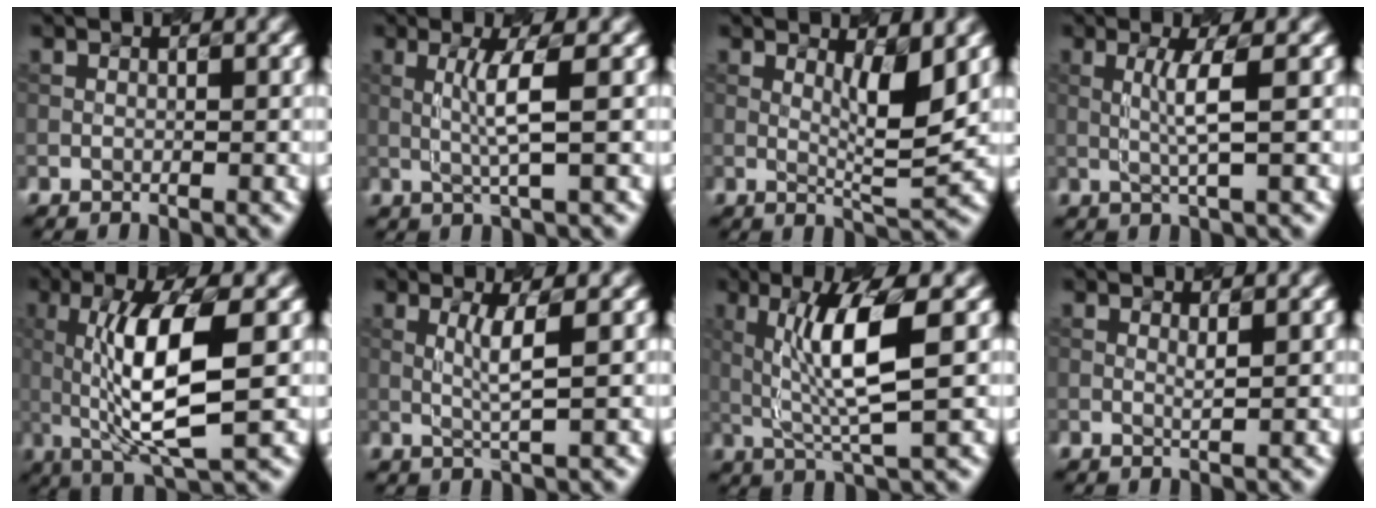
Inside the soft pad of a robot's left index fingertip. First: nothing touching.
{"total": 2.9, "force": [0.2, -0.1, 2.9], "torque": [-0.064, 0.001, 0.016]}
{"total": 3.8, "force": [1.1, 0.5, 3.6], "torque": [-0.062, -0.010, 0.031]}
{"total": 2.5, "force": [0.2, -0.1, 2.5], "torque": [-0.055, 0.001, 0.014]}
{"total": 8.5, "force": [0.1, 1.9, 8.3], "torque": [-0.144, 0.002, 0.017]}
{"total": 2.4, "force": [0.4, 0.0, 2.4], "torque": [-0.052, -0.001, 0.020]}
{"total": 6.5, "force": [1.0, 1.0, 6.3], "torque": [-0.121, 0.001, 0.032]}
{"total": 0.6, "force": [0.3, 0.0, 0.5], "torque": [-0.007, 0.000, 0.010]}